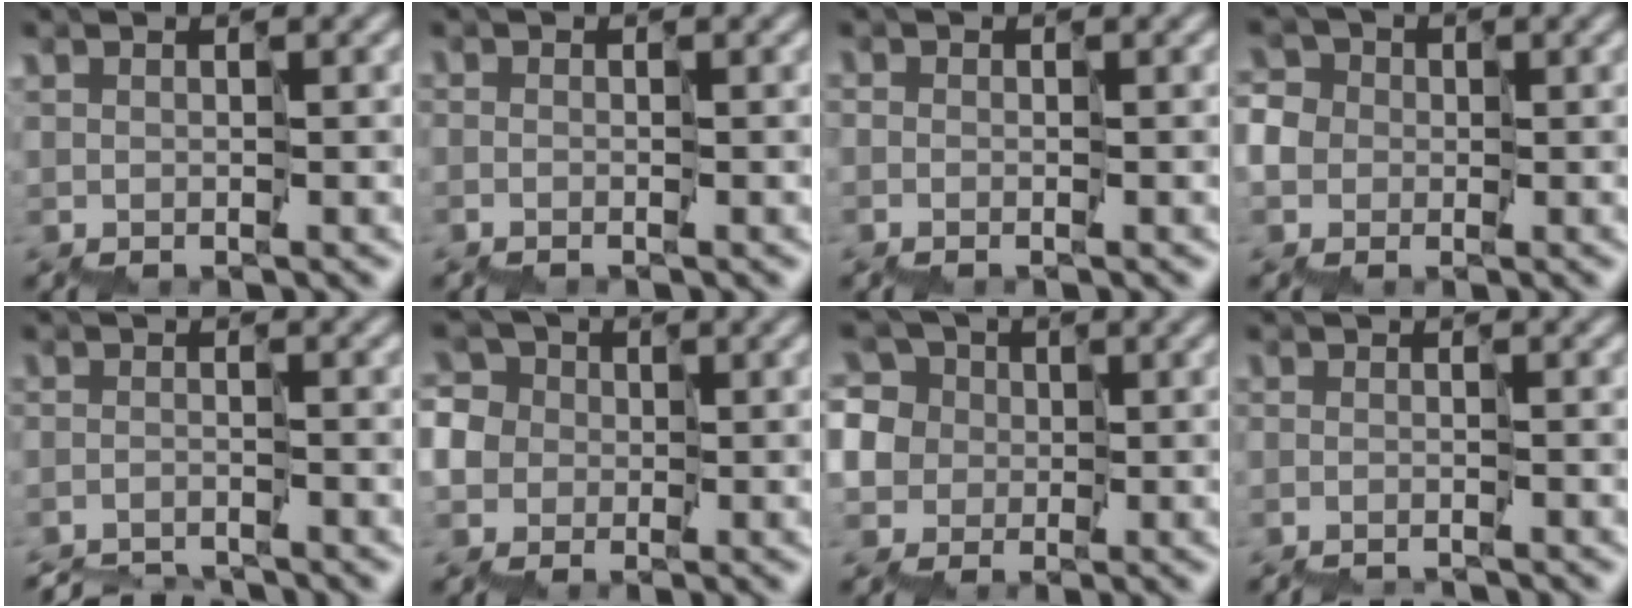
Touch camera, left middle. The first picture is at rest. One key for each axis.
{"total": 0.8, "fx": -0.7, "fy": 0.3, "fz": 0.1, "tx": 0.007, "ty": -0.002, "tz": -0.019}
{"total": 0.8, "fx": -0.6, "fy": 0.5, "fz": 0.2, "tx": 0.008, "ty": -0.002, "tz": -0.017}
{"total": 4.9, "fx": 0.1, "fy": 4.5, "fz": 1.8, "tx": -0.023, "ty": 0.025, "tz": -0.028}
{"total": 4.8, "fx": -4.8, "fy": 0.2, "fz": 0.0, "tx": 0.012, "ty": 0.001, "tz": -0.081}
{"total": 7.6, "fx": 1.5, "fy": 6.8, "fz": 3.1, "tx": -0.066, "ty": 0.036, "tz": -0.024}
{"total": 10.8, "fx": 4.7, "fy": 8.6, "fz": 4.5, "tx": -0.098, "ty": 0.054, "tz": 0.042}
{"total": 2.8, "fx": -2.8, "fy": 0.5, "fz": 0.1, "tx": 0.013, "ty": 0.001, "tz": -0.050}